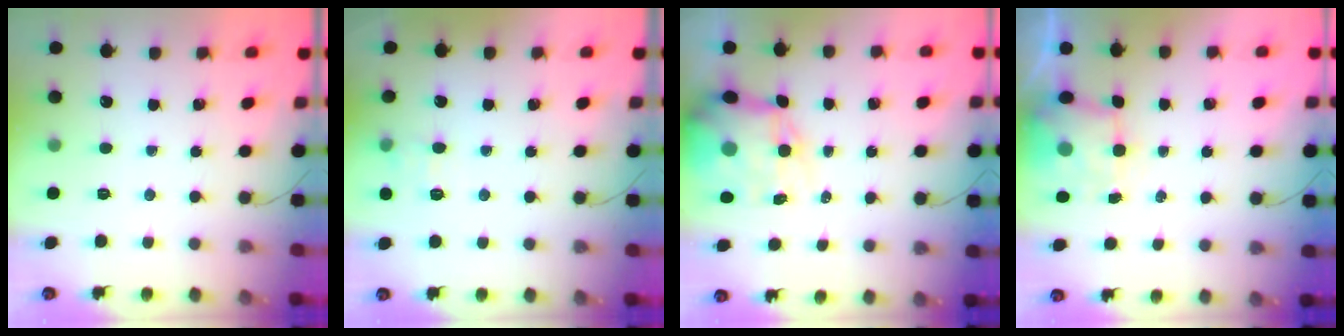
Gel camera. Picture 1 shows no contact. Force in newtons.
{"total": 6.5, "press": 6.2, "slide": 1.8}
{"total": 12.1, "press": 11.6, "slide": 3.5}
{"total": 3.1, "press": 3.0, "slide": 0.7}